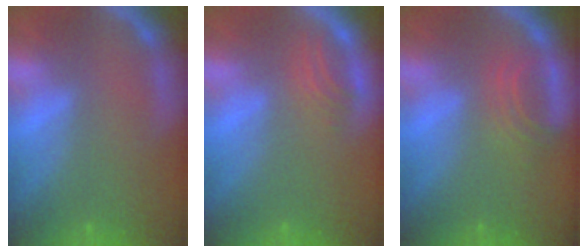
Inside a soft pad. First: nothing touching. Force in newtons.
{"total": 2.0}
{"total": 2.9}